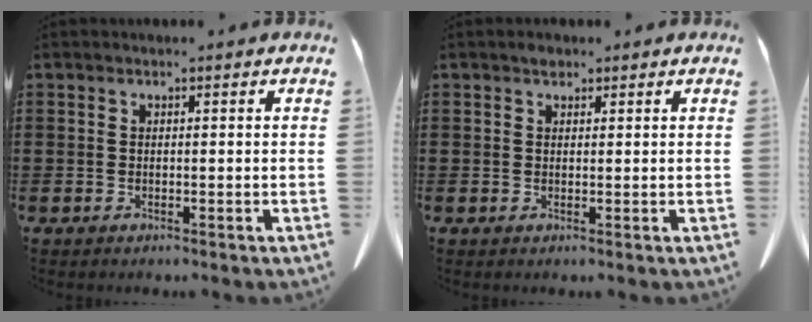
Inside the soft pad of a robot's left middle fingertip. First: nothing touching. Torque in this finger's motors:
{"motor_torque": [0.00, 0.00, 0.00, 0.00]}